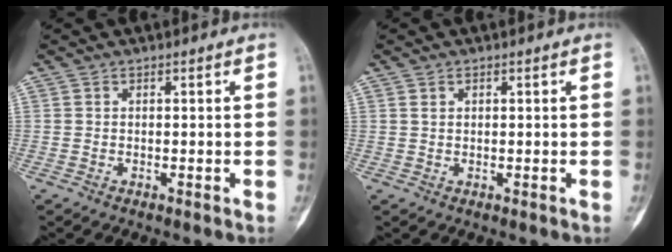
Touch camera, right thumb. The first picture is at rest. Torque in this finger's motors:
{"motor_torque": [-0.72, 0.00, 0.39, -0.02, -0.08]}